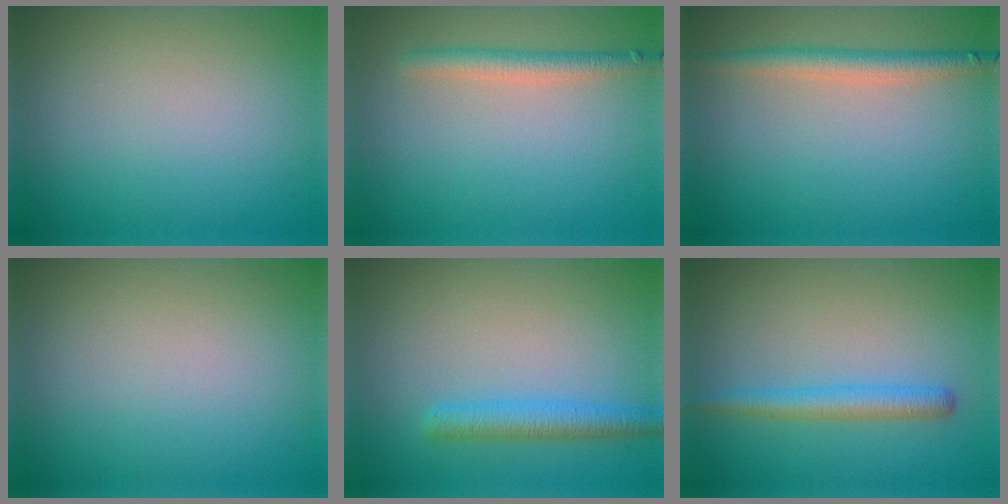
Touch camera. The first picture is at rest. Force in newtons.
{"total": 2.3, "press": 2.3, "slide": 0.1}
{"total": 2.6, "press": 2.6, "slide": 0.1}
{"total": 0.0}
{"total": 2.9, "press": 2.9, "slide": 0.2}
{"total": 2.6, "press": 2.6, "slide": 0.1}